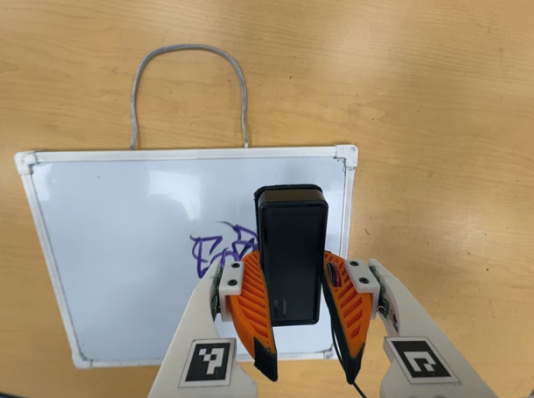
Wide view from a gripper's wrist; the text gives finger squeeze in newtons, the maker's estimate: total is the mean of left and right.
{"total": 9.4, "left": 8.1, "right": 10.7}